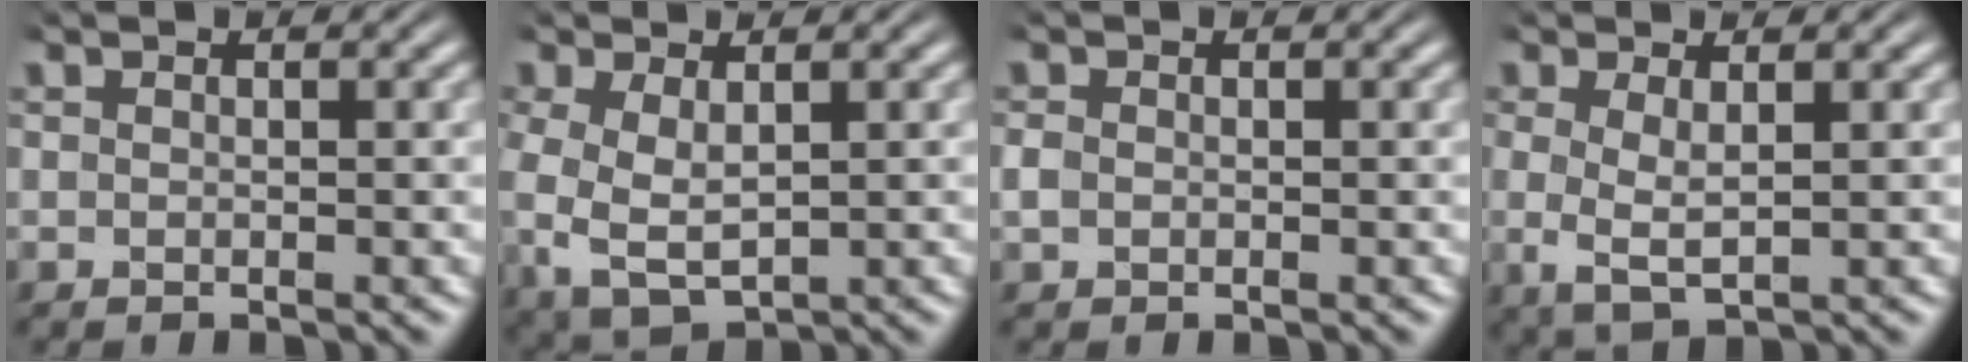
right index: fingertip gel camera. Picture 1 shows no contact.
{"total": 6.3, "force": [-0.9, 4.9, 3.8], "torque": [-0.116, -0.028, 0.001]}
{"total": 1.2, "force": [-0.4, 0.9, 0.5], "torque": [-0.023, -0.007, -0.003]}
{"total": 3.7, "force": [-0.1, 2.2, 3.0], "torque": [-0.075, -0.019, 0.009]}